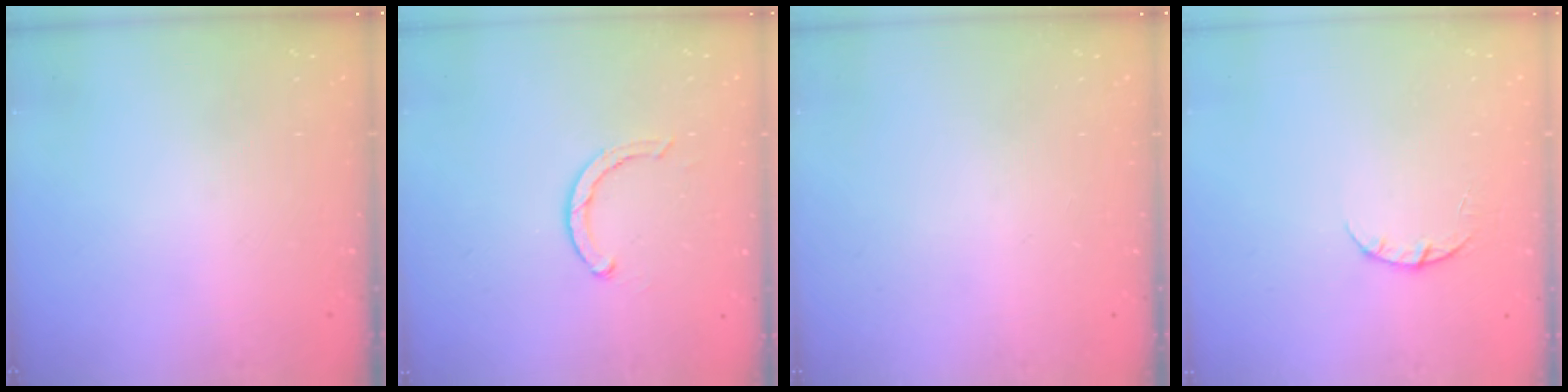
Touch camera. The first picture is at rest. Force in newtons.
{"total": 2.6, "press": 2.5, "slide": 0.4}
{"total": 0.0}
{"total": 2.3, "press": 2.3, "slide": 0.3}